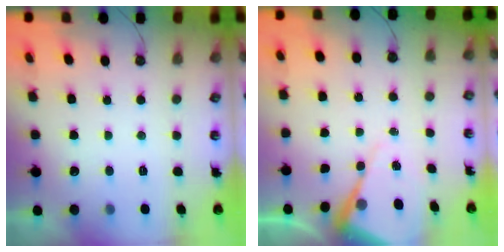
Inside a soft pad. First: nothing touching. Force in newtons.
{"total": 8.4, "press": 8.4, "slide": 0.5}